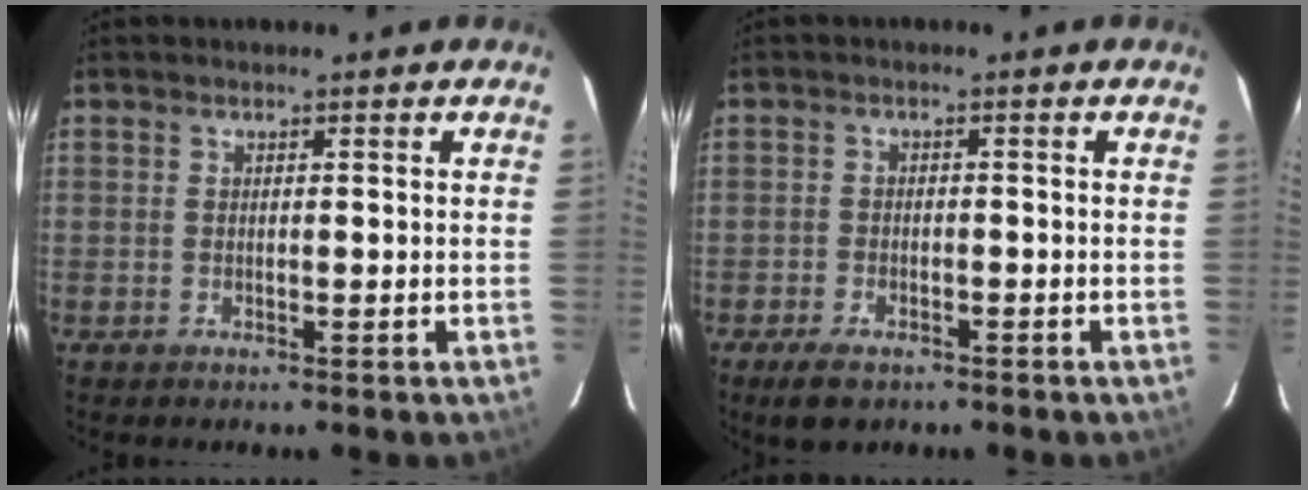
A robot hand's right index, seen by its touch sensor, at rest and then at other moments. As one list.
[{"total": 5.1, "force": [-3.7, 2.6, 2.5], "torque": [-0.066, -0.010, -0.060]}]